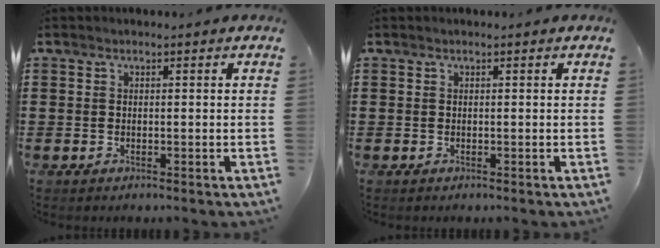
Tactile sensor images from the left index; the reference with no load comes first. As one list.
[{"total": 0.0}]